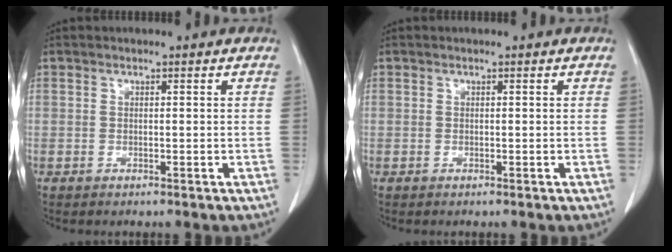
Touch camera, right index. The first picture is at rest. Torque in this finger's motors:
{"motor_torque": [0.00, 0.00, 0.00, 0.00]}